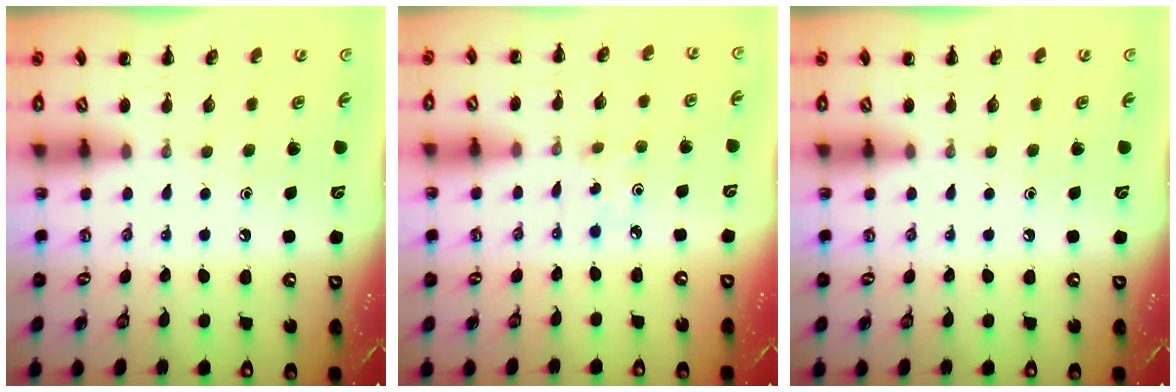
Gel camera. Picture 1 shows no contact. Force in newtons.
{"total": 1.2, "press": 1.1, "slide": 0.4}
{"total": 0.0}